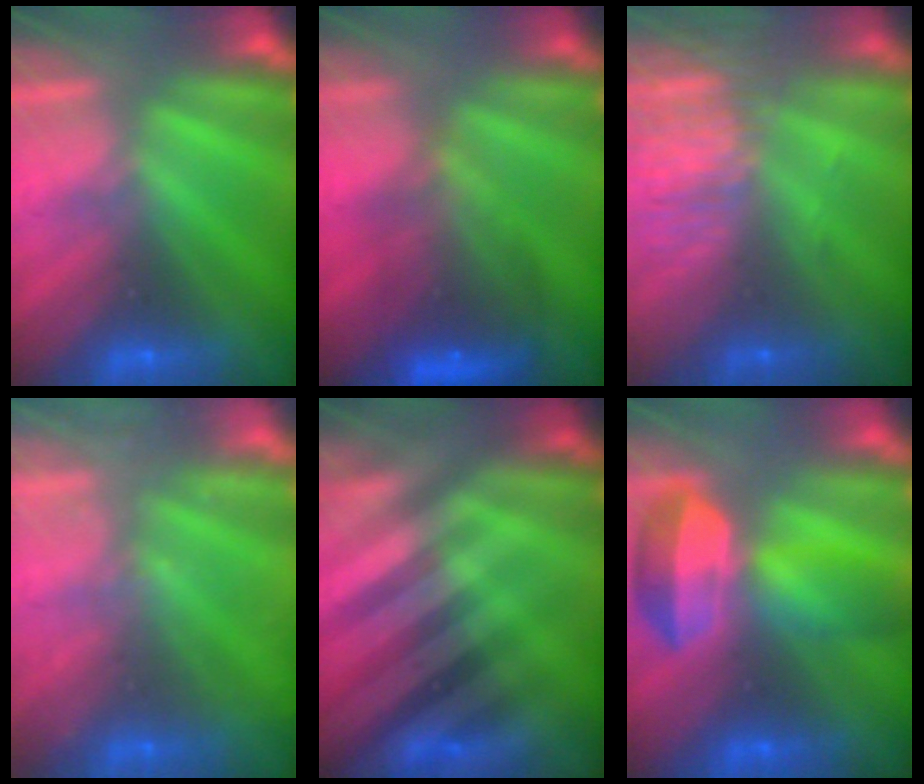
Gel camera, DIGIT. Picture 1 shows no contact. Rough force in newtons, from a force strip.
{"total": 7.4}
{"total": 8.9}
{"total": 2.4}
{"total": 2.8}
{"total": 7.0}